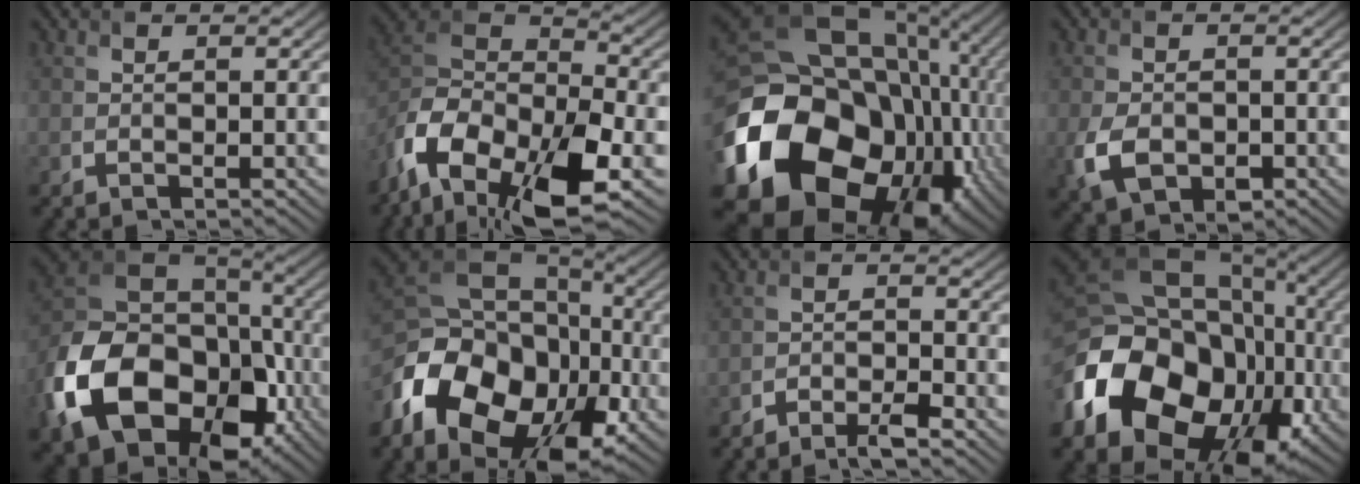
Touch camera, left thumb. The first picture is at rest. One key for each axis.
{"total": 16.7, "fx": -9.2, "fy": 8.3, "fz": 11.1, "tx": -0.269, "ty": -0.026, "tz": -0.168}
{"total": 22.7, "fx": -5.0, "fy": 17.6, "fz": 13.4, "tx": -0.341, "ty": -0.069, "tz": -0.060}
{"total": 5.4, "fx": -1.6, "fy": 3.8, "fz": 3.4, "tx": -0.085, "ty": -0.021, "tz": -0.030}
{"total": 19.8, "fx": -7.0, "fy": 13.6, "fz": 12.6, "tx": -0.279, "ty": -0.044, "tz": -0.123}
{"total": 19.0, "fx": -6.4, "fy": 13.5, "fz": 11.7, "tx": -0.250, "ty": -0.040, "tz": -0.105}
{"total": 3.3, "fx": -2.7, "fy": 0.8, "fz": 1.8, "tx": -0.033, "ty": 0.002, "tz": -0.053}
{"total": 20.7, "fx": -5.8, "fy": 15.5, "fz": 12.5, "tx": -0.289, "ty": -0.043, "tz": -0.084}